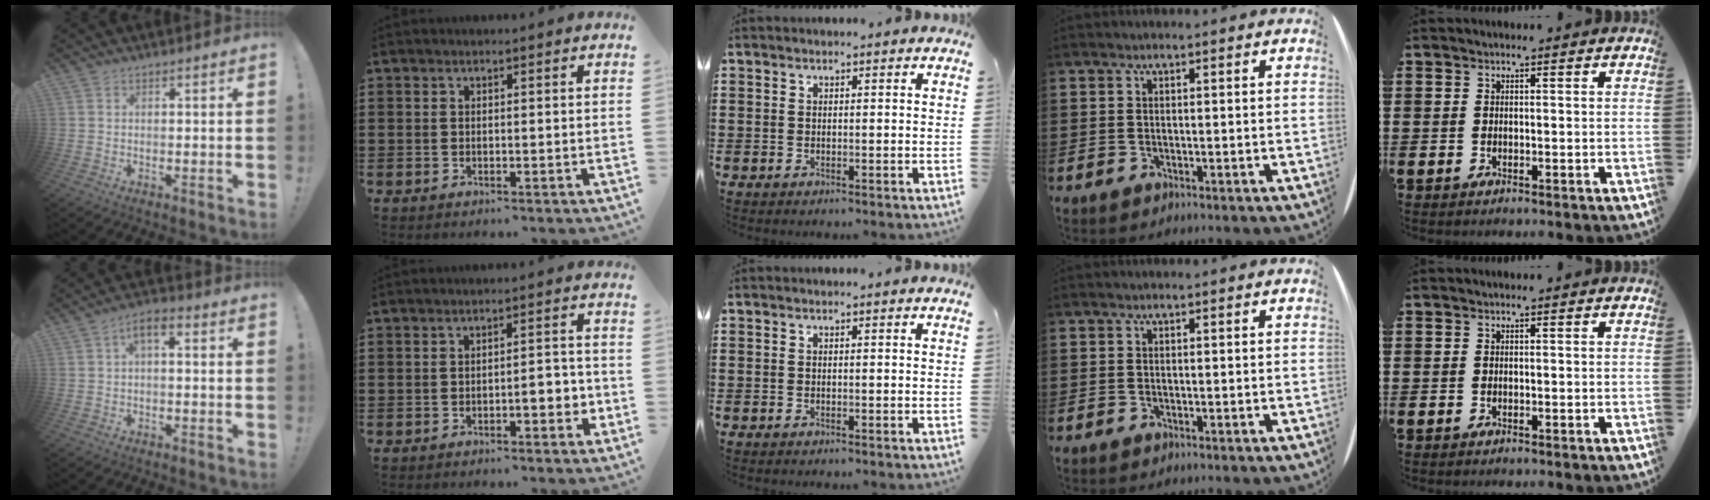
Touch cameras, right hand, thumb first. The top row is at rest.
{"thumb": {"total": 4.1, "force": [0.1, 1.9, 3.7], "torque": [-0.061, 0.002, 0.001]}, "index": {"total": 3.6, "force": [-1.2, 1.1, 3.2], "torque": [-0.036, 0.000, -0.025]}}